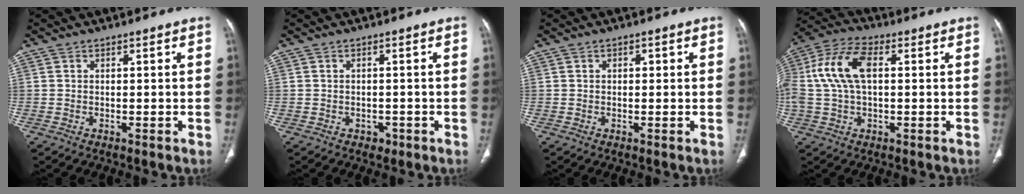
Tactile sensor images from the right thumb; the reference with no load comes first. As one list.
[{"total": 1.6, "force": [-0.8, 1.3, 0.6], "torque": [-0.005, 0.003, -0.008]}, {"total": 1.2, "force": [0.4, 0.7, 0.8], "torque": [-0.008, 0.002, 0.006]}, {"total": 12.5, "force": [2.0, 6.6, 10.4], "torque": [-0.232, 0.028, 0.036]}]